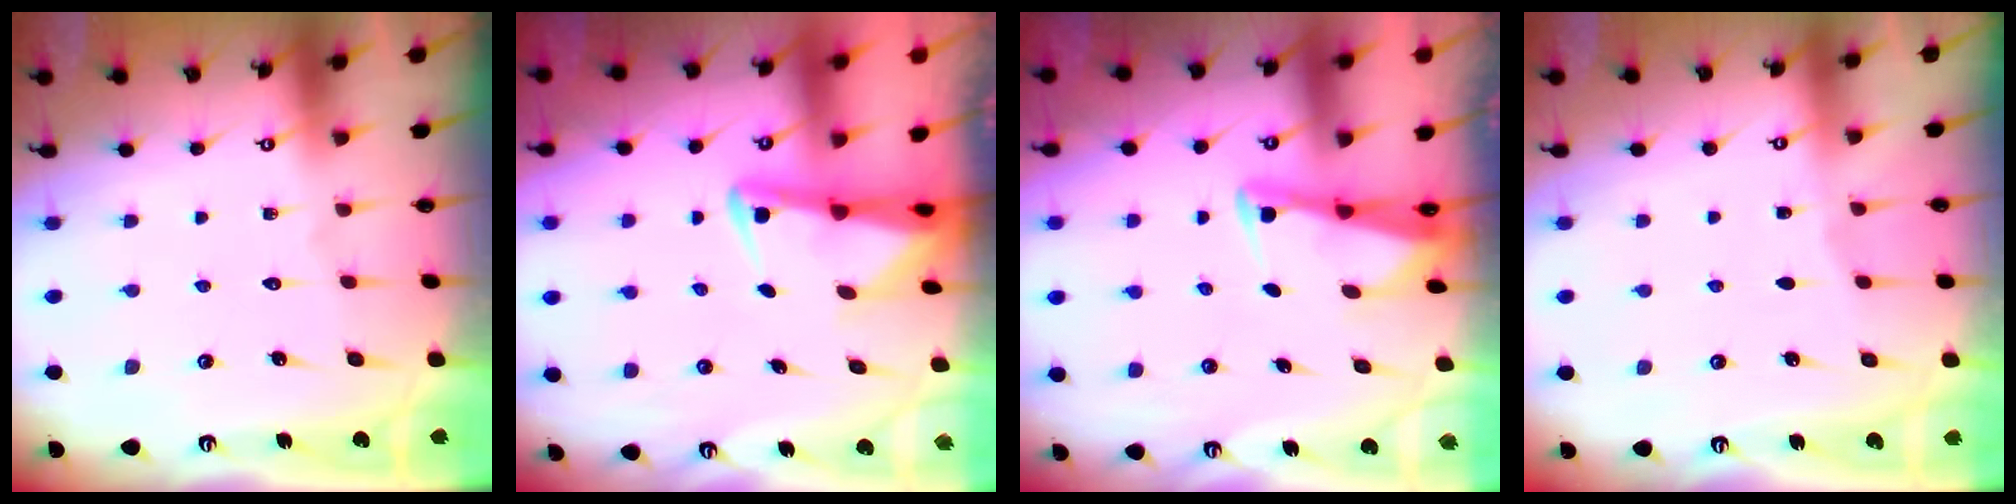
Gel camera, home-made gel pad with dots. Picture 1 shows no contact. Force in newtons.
{"total": 2.8, "press": 2.7, "slide": 0.6}
{"total": 2.9, "press": 2.9, "slide": 0.3}
{"total": 1.8, "press": 1.8, "slide": 0.2}